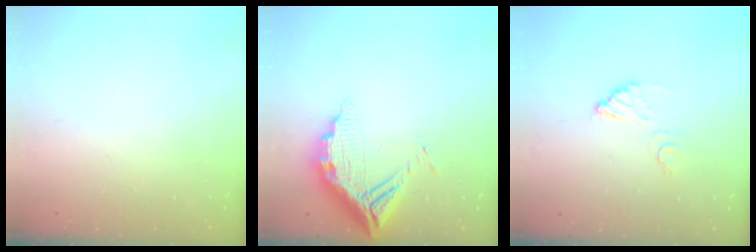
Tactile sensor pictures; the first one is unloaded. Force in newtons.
{"total": 14.5, "press": 14.4, "slide": 1.1}
{"total": 5.4, "press": 5.4, "slide": 0.1}